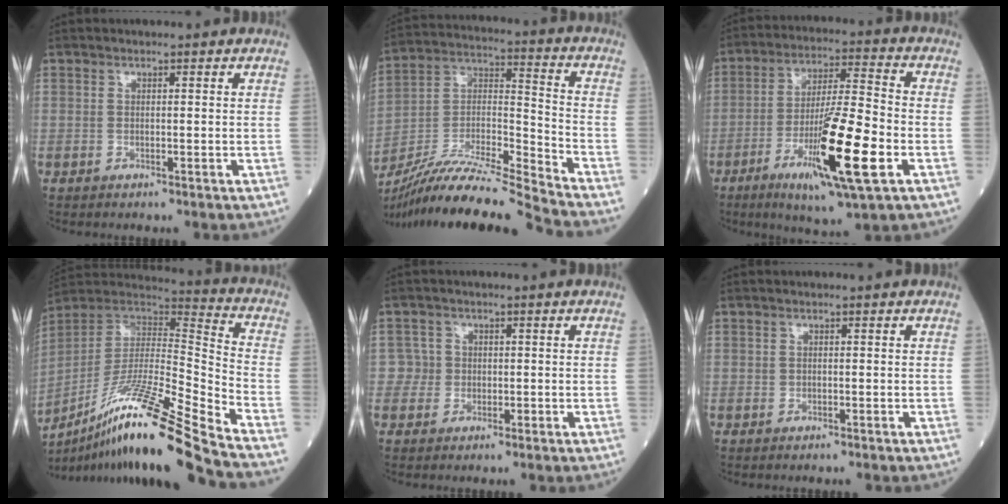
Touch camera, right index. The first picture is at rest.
{"total": 19.2, "force": [-17.3, -1.8, 8.0], "torque": [-0.158, -0.002, -0.312]}
{"total": 16.0, "force": [-5.8, 0.9, 14.8], "torque": [-0.268, -0.024, -0.097]}
{"total": 24.0, "force": [-17.5, -0.8, 16.4], "torque": [-0.295, -0.023, -0.318]}
{"total": 2.3, "force": [-0.2, 2.2, -0.3], "torque": [0.017, 0.010, -0.007]}
{"total": 0.0}